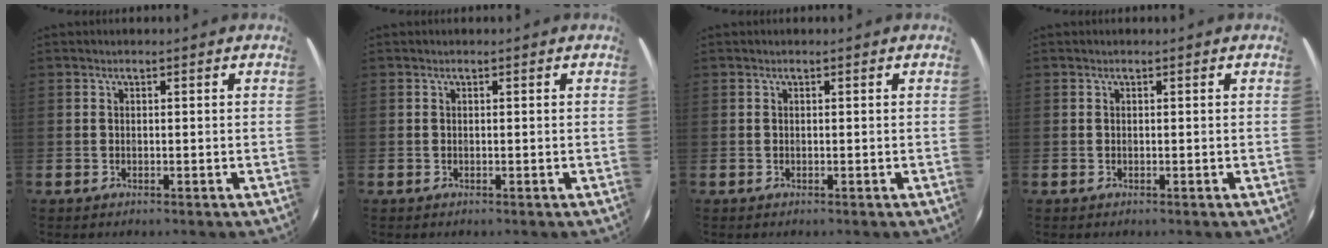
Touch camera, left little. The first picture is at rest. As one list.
[{"total": 0.0}, {"total": 0.0}, {"total": 0.0}]